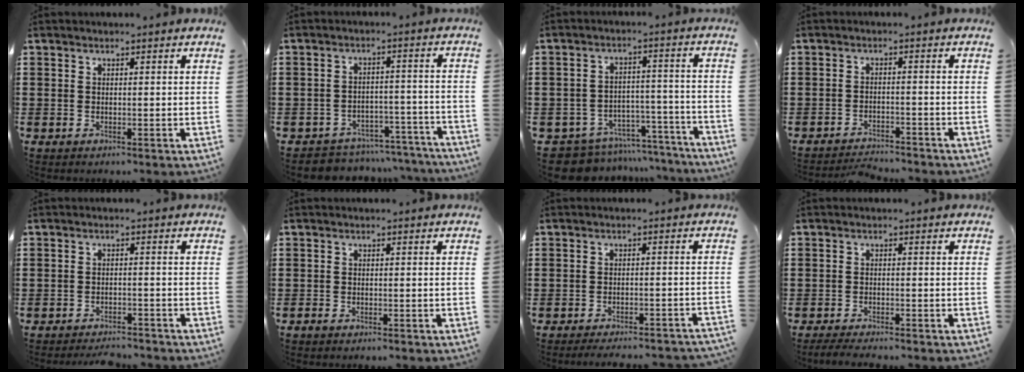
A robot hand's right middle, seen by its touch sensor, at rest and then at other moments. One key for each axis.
{"total": 4.4, "fx": -4.3, "fy": 0.7, "fz": 0.0, "tx": -0.006, "ty": 0.008, "tz": -0.090}
{"total": 8.1, "fx": -7.8, "fy": 1.8, "fz": 1.4, "tx": -0.034, "ty": 0.021, "tz": -0.153}
{"total": 2.6, "fx": -2.6, "fy": 0.1, "fz": 0.1, "tx": -0.009, "ty": -0.003, "tz": -0.053}
{"total": 2.5, "fx": -2.5, "fy": 0.1, "fz": 0.2, "tx": -0.011, "ty": -0.003, "tz": -0.051}
{"total": 0.7, "fx": -0.7, "fy": 0.1, "fz": 0.2, "tx": -0.007, "ty": -0.002, "tz": -0.013}
{"total": 2.7, "fx": -2.7, "fy": -0.2, "fz": 0.7, "tx": -0.013, "ty": -0.001, "tz": -0.053}
{"total": 2.0, "fx": -2.0, "fy": -0.1, "fz": 0.4, "tx": -0.018, "ty": -0.007, "tz": -0.041}